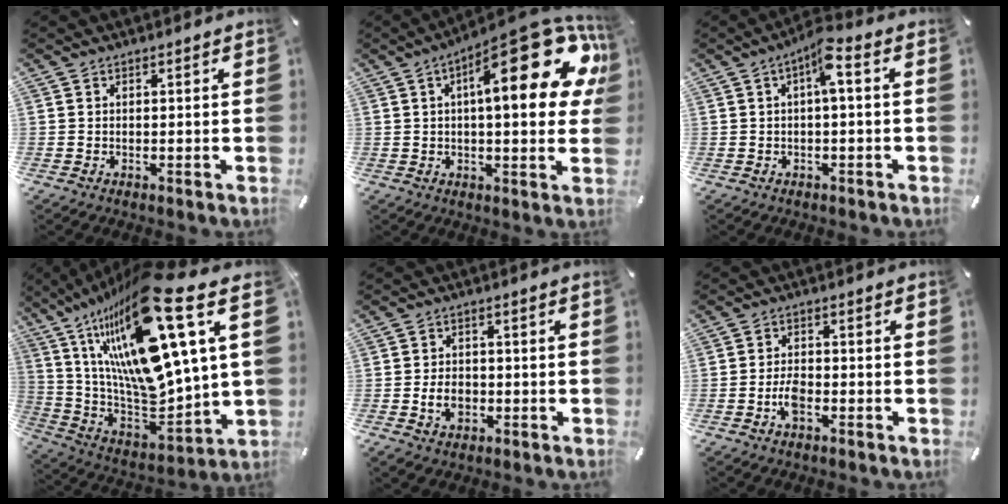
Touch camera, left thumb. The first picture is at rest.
{"total": 24.7, "force": [8.6, 8.6, 21.5], "torque": [-0.295, -0.046, 0.134]}
{"total": 5.7, "force": [0.7, 1.5, 5.5], "torque": [-0.098, 0.006, 0.009]}
{"total": 27.1, "force": [12.6, 8.5, 22.4], "torque": [-0.422, -0.107, 0.202]}
{"total": 5.2, "force": [-1.4, 3.8, 3.2], "torque": [-0.070, 0.004, -0.027]}
{"total": 4.2, "force": [-2.0, 2.2, 3.0], "torque": [-0.062, 0.006, -0.039]}